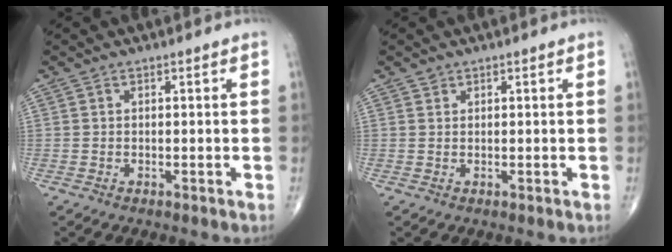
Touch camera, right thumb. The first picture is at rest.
{"total": 0.6, "force": [0.4, 0.5, 0.0], "torque": [0.005, -0.002, 0.005]}